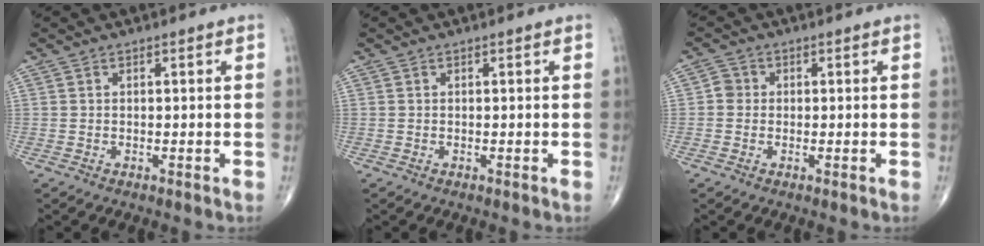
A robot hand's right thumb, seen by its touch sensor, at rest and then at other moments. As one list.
[{"total": 0.0}, {"total": 2.2, "force": [-0.1, 2.1, 0.8], "torque": [0.000, 0.006, -0.008]}]